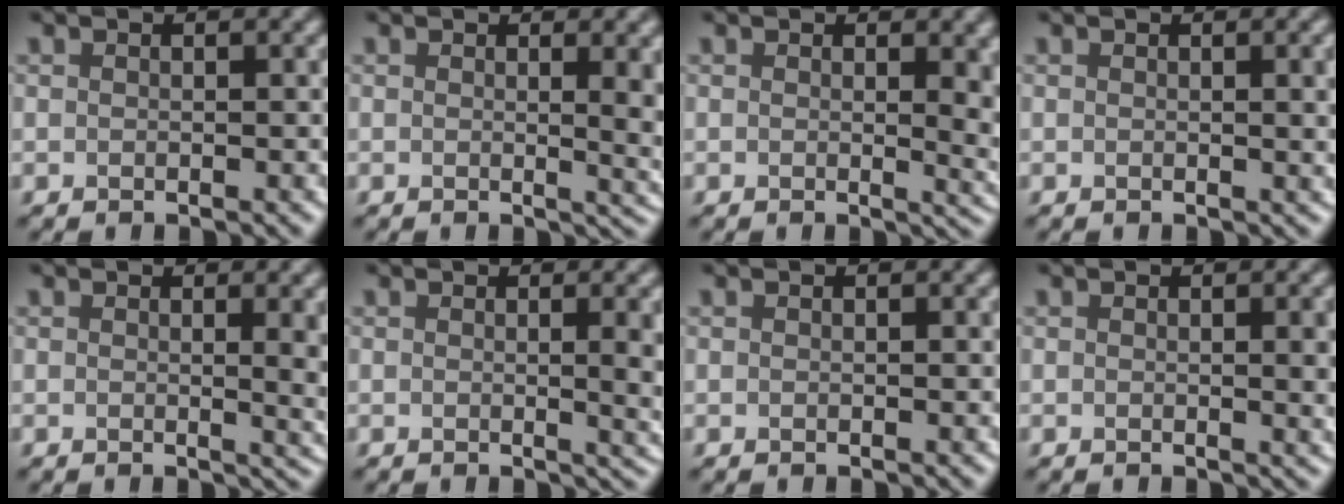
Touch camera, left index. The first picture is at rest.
{"total": 5.2, "force": [0.7, 2.0, 4.7], "torque": [-0.035, -0.005, 0.014]}
{"total": 4.4, "force": [0.7, 1.7, 4.0], "torque": [-0.032, -0.006, 0.014]}
{"total": 2.7, "force": [0.4, 0.8, 2.5], "torque": [-0.023, 0.002, 0.003]}
{"total": 4.6, "force": [0.5, 1.6, 4.3], "torque": [-0.037, -0.001, 0.007]}
{"total": 5.2, "force": [0.3, 1.7, 4.9], "torque": [-0.041, -0.002, 0.006]}
{"total": 0.0}
{"total": 2.9, "force": [0.2, 0.8, 2.7], "torque": [-0.026, 0.001, 0.001]}